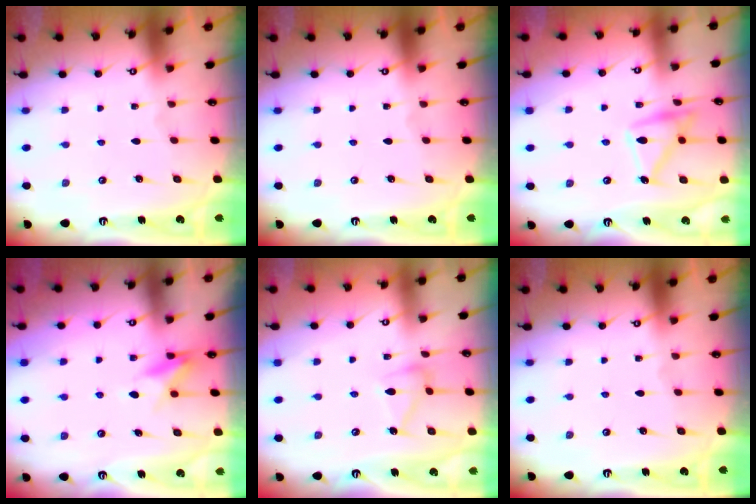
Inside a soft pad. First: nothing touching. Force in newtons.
{"total": 0.0}
{"total": 15.3, "press": 15.3, "slide": 1.1}
{"total": 8.5, "press": 8.5, "slide": 0.9}
{"total": 9.3, "press": 9.2, "slide": 0.5}
{"total": 0.0}